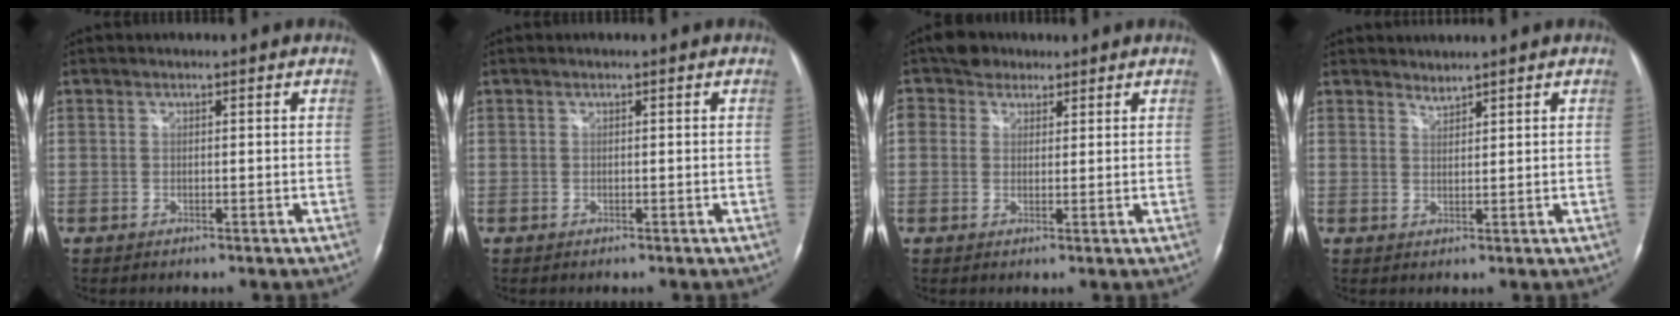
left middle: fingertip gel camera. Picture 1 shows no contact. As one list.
[{"total": 0.0}, {"total": 4.6, "force": [3.0, 3.3, 1.0], "torque": [-0.028, 0.024, 0.057]}, {"total": 1.3, "force": [1.3, 0.0, -0.1], "torque": [-0.001, -0.002, 0.027]}]